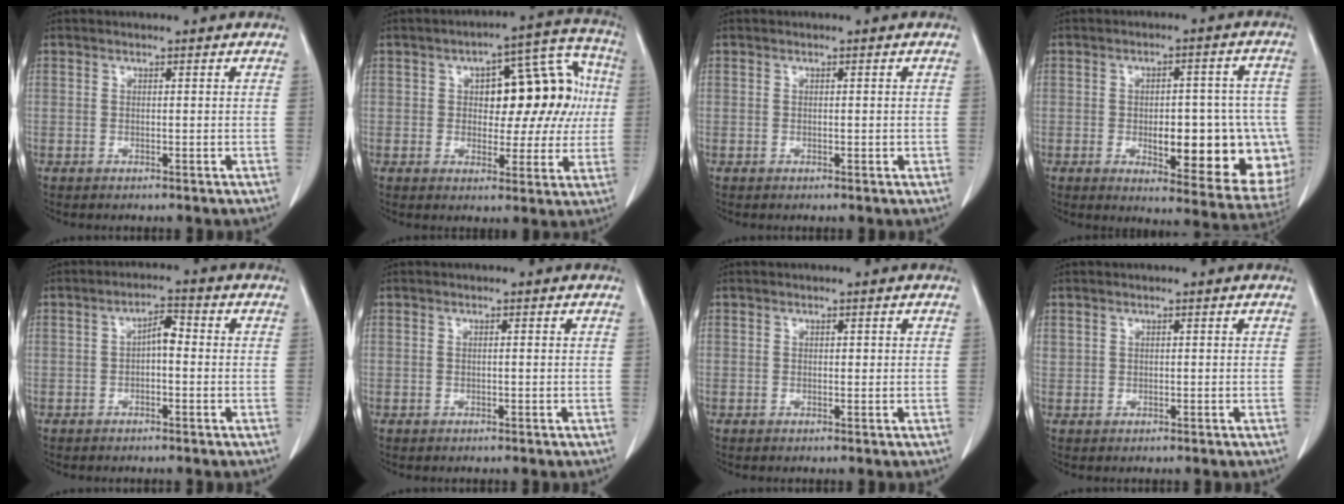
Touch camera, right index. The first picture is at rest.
{"total": 13.8, "force": [1.7, 6.8, 11.9], "torque": [-0.135, 0.052, 0.027]}
{"total": 0.7, "force": [-0.1, 0.4, 0.6], "torque": [-0.008, -0.001, 0.000]}
{"total": 17.6, "force": [-3.8, 6.4, 15.9], "torque": [-0.125, 0.023, -0.024]}
{"total": 3.1, "force": [-0.2, 1.2, 2.9], "torque": [-0.045, 0.015, -0.005]}
{"total": 0.0}
{"total": 0.5, "force": [0.2, 0.3, 0.3], "torque": [0.000, 0.001, 0.001]}
{"total": 0.7, "force": [0.4, 0.5, 0.1], "torque": [0.006, 0.005, 0.007]}